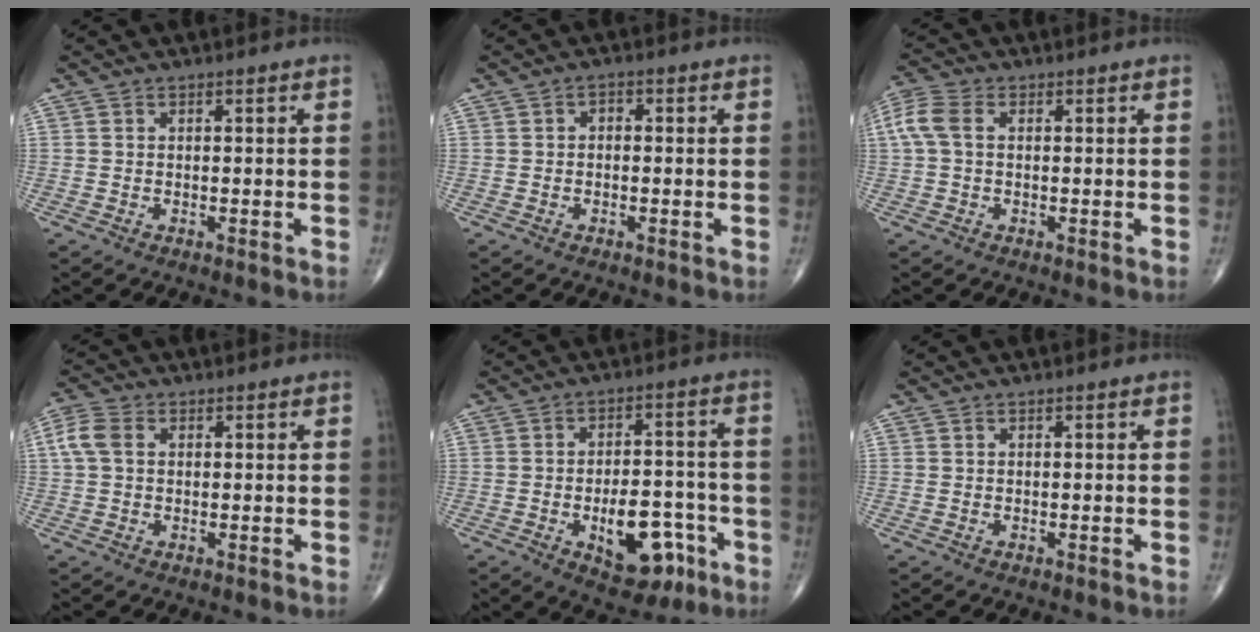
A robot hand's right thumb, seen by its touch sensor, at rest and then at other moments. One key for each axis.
{"total": 1.2, "fx": -0.1, "fy": 0.9, "fz": 0.8, "tx": -0.005, "ty": 0.003, "tz": -0.007}
{"total": 5.8, "fx": 0.8, "fy": 3.6, "fz": 4.4, "tx": -0.120, "ty": 0.021, "tz": 0.012}
{"total": 4.8, "fx": 0.9, "fy": 3.4, "fz": 3.3, "tx": -0.085, "ty": 0.015, "tz": 0.013}
{"total": 12.5, "fx": -5.0, "fy": 6.7, "fz": 9.3, "tx": -0.104, "ty": 0.033, "tz": -0.063}
{"total": 0.0}